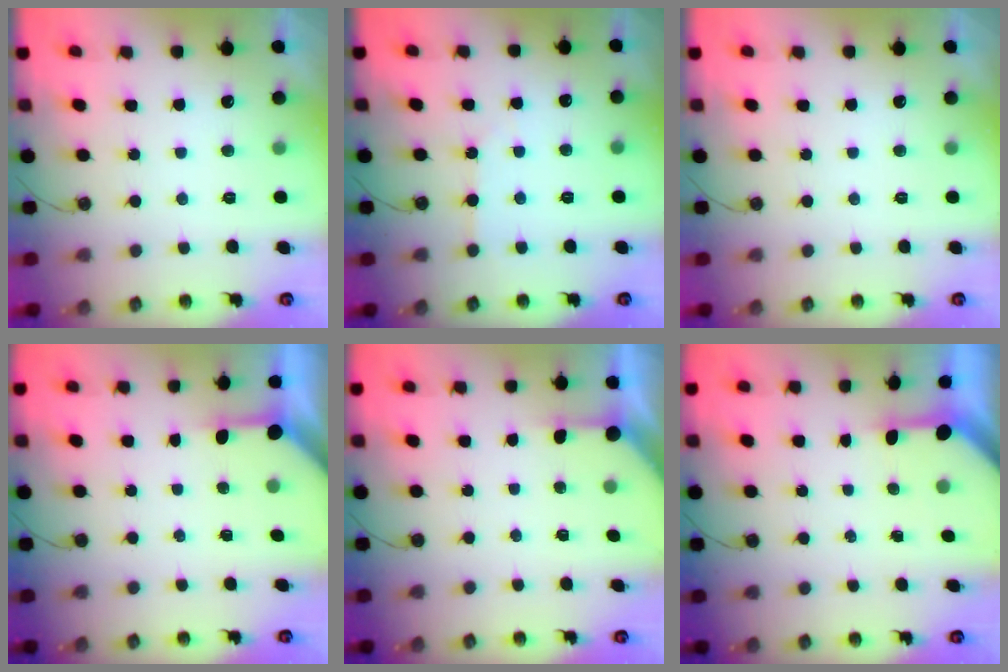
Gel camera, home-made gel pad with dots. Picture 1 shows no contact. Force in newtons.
{"total": 3.7, "press": 3.7, "slide": 0.6}
{"total": 0.0}
{"total": 3.2, "press": 3.2, "slide": 0.4}
{"total": 2.6, "press": 2.6, "slide": 0.4}
{"total": 3.2, "press": 3.2, "slide": 0.2}